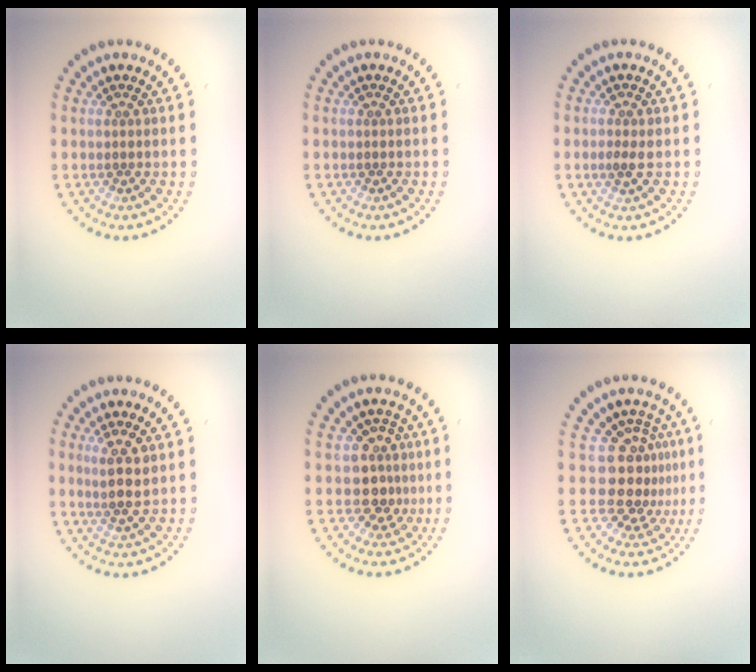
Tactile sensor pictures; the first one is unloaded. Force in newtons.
{"total": 0.0}
{"total": 1.3, "press": 1.3, "slide": 0.4}
{"total": 2.7, "press": 2.4, "slide": 1.1}
{"total": 2.7, "press": 2.3, "slide": 1.5}
{"total": 3.8, "press": 2.6, "slide": 2.8}